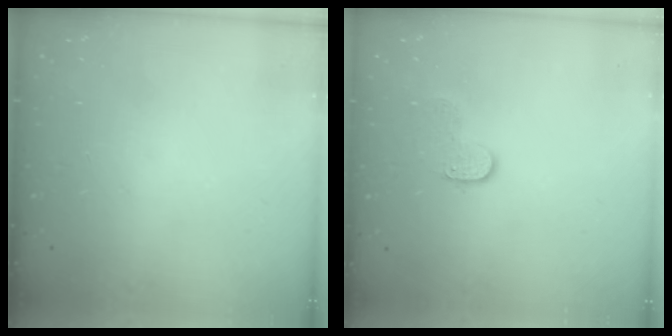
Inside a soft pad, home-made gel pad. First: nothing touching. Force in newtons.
{"total": 6.1, "press": 6.1, "slide": 0.2}